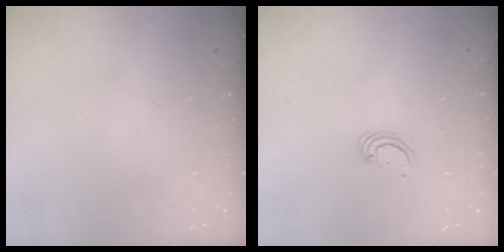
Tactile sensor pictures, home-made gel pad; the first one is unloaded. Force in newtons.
{"total": 2.7, "press": 2.7, "slide": 0.2}